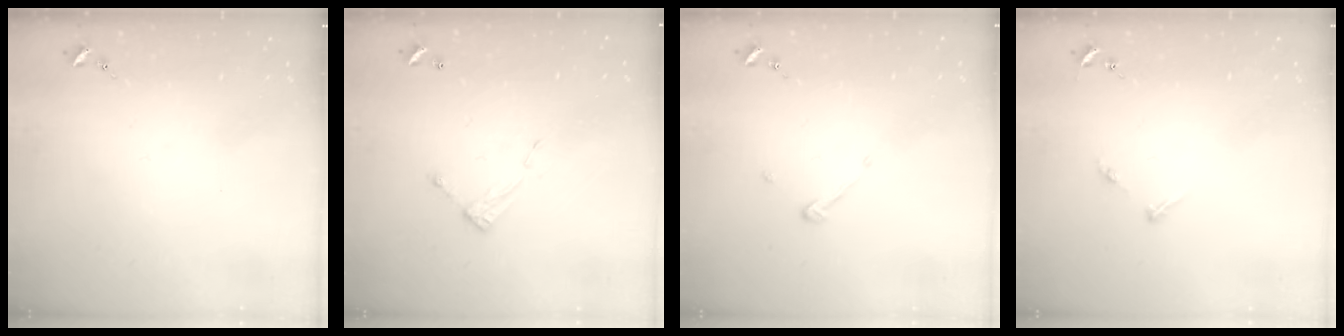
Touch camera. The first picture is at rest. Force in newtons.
{"total": 5.0, "press": 4.9, "slide": 0.2}
{"total": 3.7, "press": 3.7, "slide": 0.3}
{"total": 5.2, "press": 5.2, "slide": 0.6}